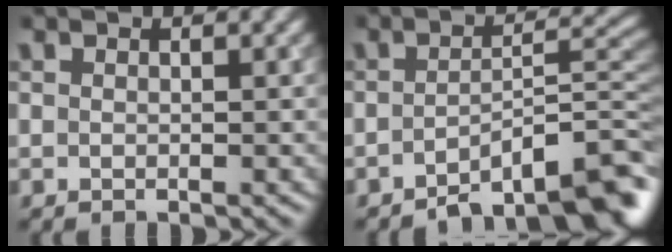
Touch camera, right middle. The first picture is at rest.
{"total": 7.7, "force": [-5.5, 2.0, 4.9], "torque": [-0.055, 0.009, -0.086]}